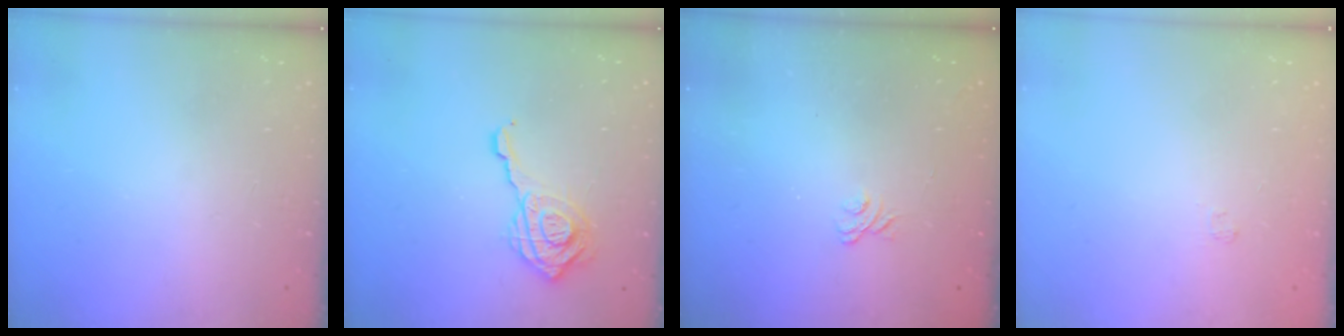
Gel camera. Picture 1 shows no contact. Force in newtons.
{"total": 13.8, "press": 13.8, "slide": 1.3}
{"total": 1.9, "press": 1.5, "slide": 1.1}
{"total": 1.7, "press": 1.2, "slide": 1.1}